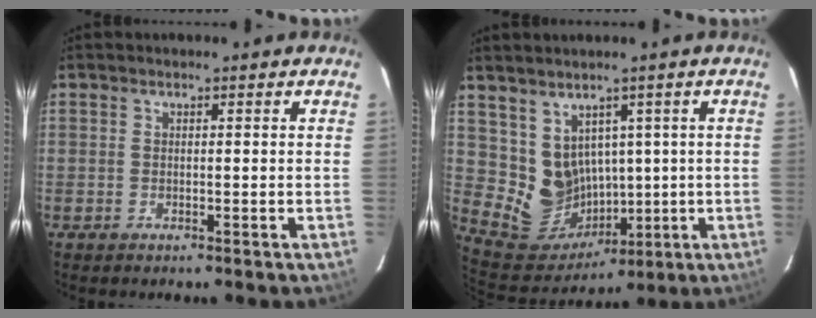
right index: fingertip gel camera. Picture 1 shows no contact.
{"total": 10.0, "force": [2.5, 9.0, 3.4], "torque": [-0.078, -0.001, 0.077]}